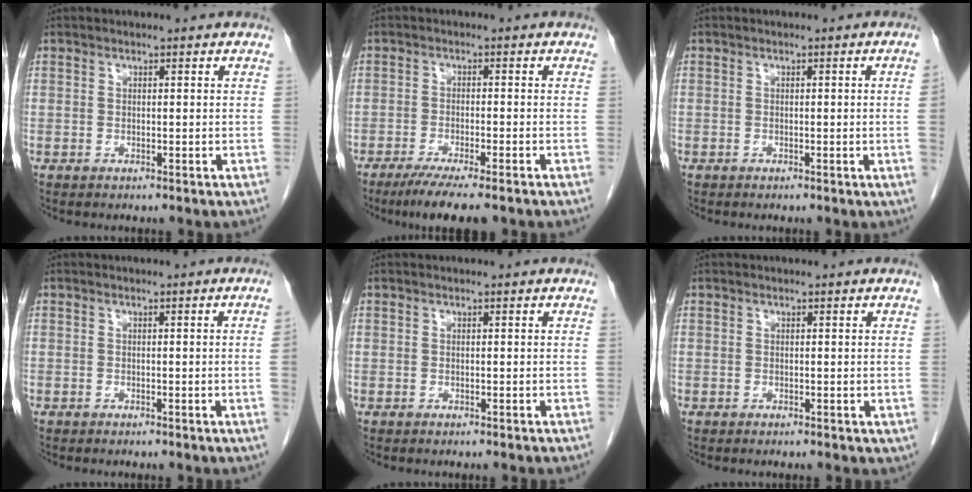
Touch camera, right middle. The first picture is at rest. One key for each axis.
{"total": 7.8, "fx": -5.9, "fy": 0.4, "fz": 5.1, "tx": -0.078, "ty": -0.020, "tz": -0.089}
{"total": 1.5, "fx": -0.2, "fy": -0.7, "fz": 1.3, "tx": -0.008, "ty": 0.000, "tz": -0.003}
{"total": 1.1, "fx": -0.1, "fy": -0.5, "fz": 0.9, "tx": -0.001, "ty": 0.002, "tz": -0.002}
{"total": 0.0}
{"total": 0.8, "fx": -0.1, "fy": 0.4, "fz": 0.6, "tx": -0.011, "ty": -0.002, "tz": 0.000}